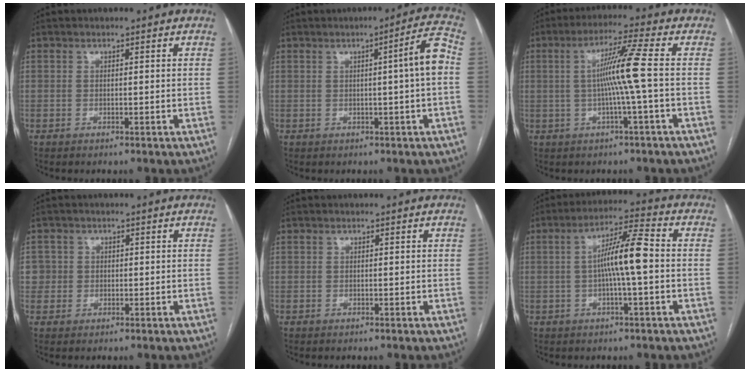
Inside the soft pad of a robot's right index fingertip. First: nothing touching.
{"total": 5.7, "force": [0.0, -0.7, 5.6], "torque": [-0.076, 0.009, 0.000]}
{"total": 7.7, "force": [-0.3, -1.6, 7.5], "torque": [-0.138, 0.009, -0.003]}
{"total": 3.3, "force": [0.2, 3.3, 0.2], "torque": [0.010, 0.012, 0.005]}
{"total": 0.0}
{"total": 8.4, "force": [-0.3, 0.4, 8.4], "torque": [-0.154, 0.017, -0.011]}